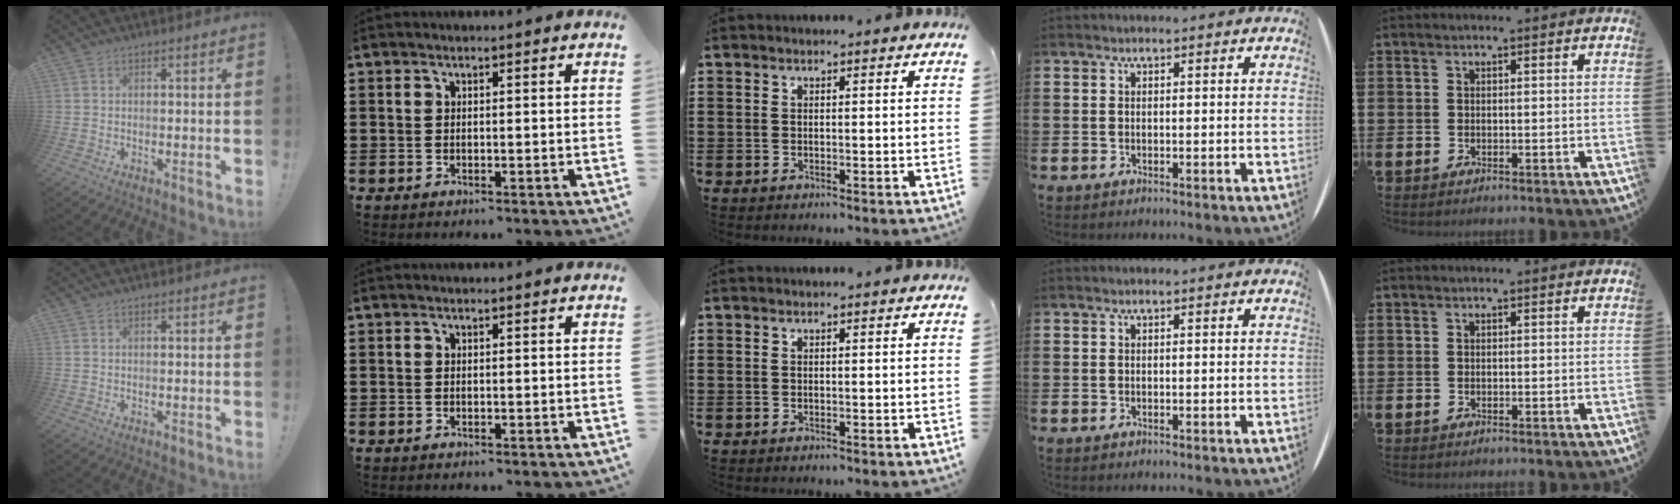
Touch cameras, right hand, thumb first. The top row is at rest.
{}